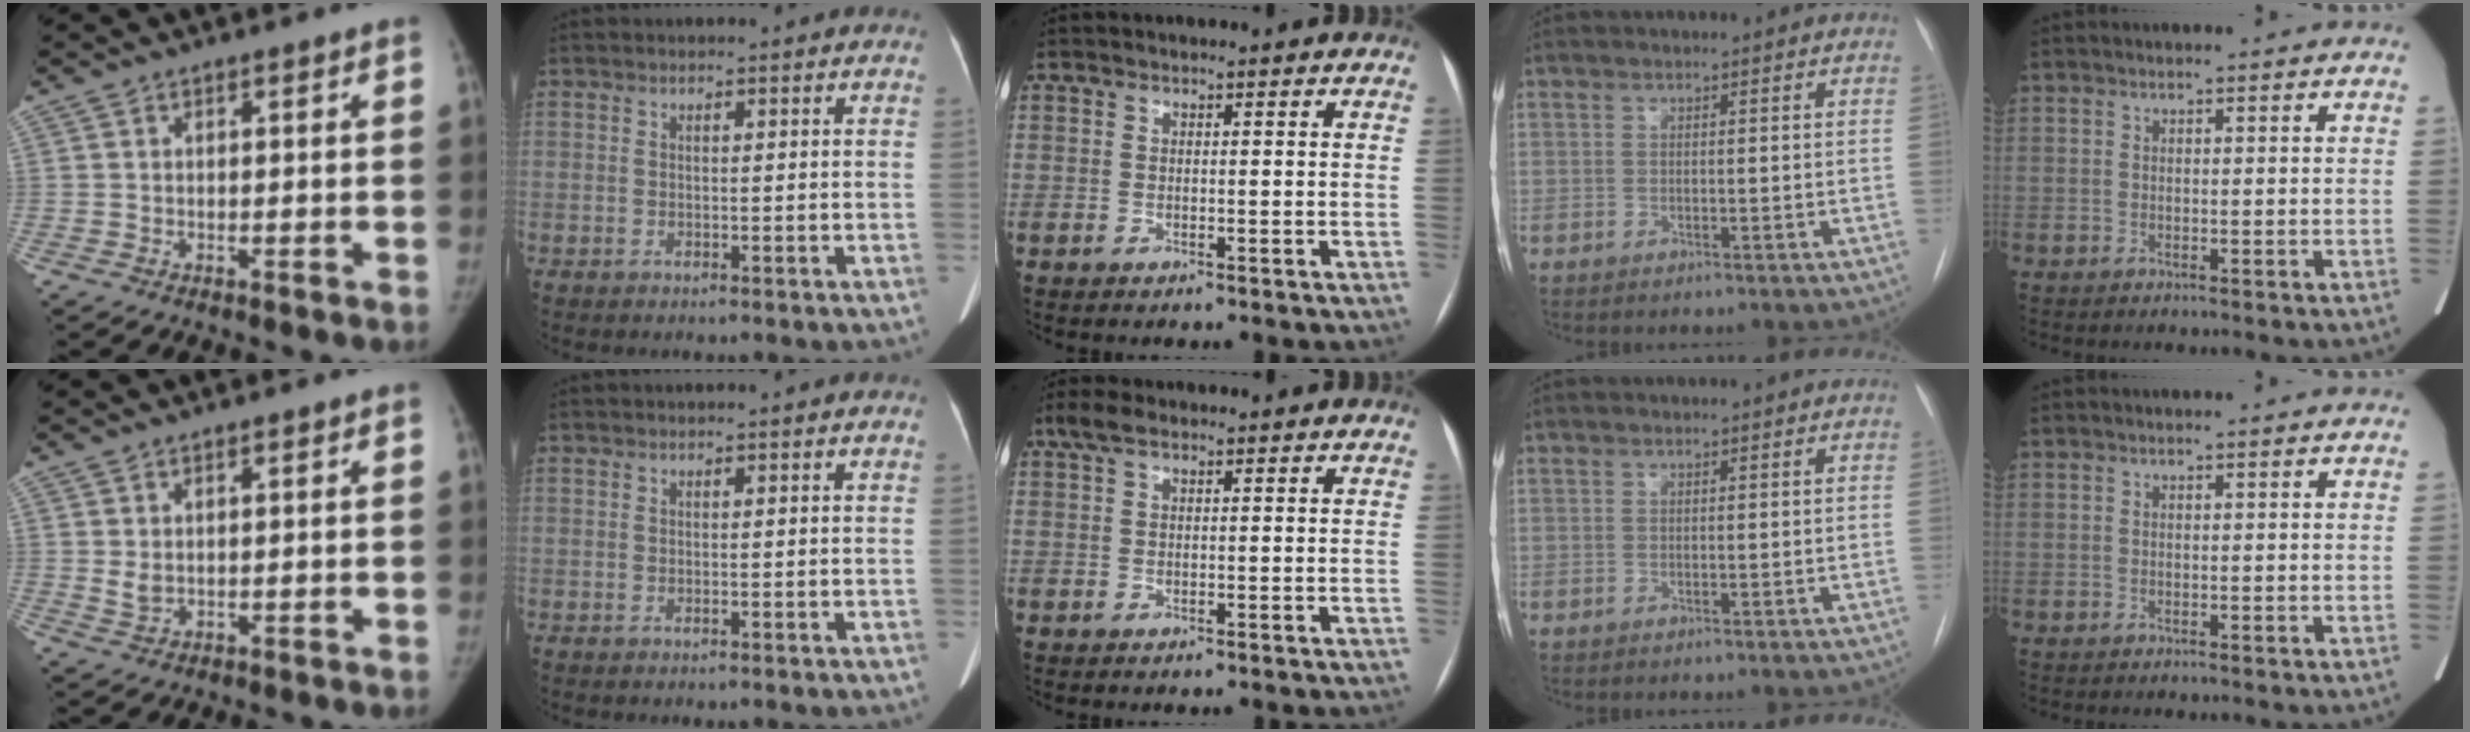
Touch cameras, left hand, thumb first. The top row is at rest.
{"thumb": {"total": 2.8, "force": [0.8, 1.7, 2.1], "torque": [-0.034, -0.011, 0.024]}, "middle": {"total": 2.9, "force": [1.8, 1.1, 2.0], "torque": [-0.048, 0.025, 0.039]}}